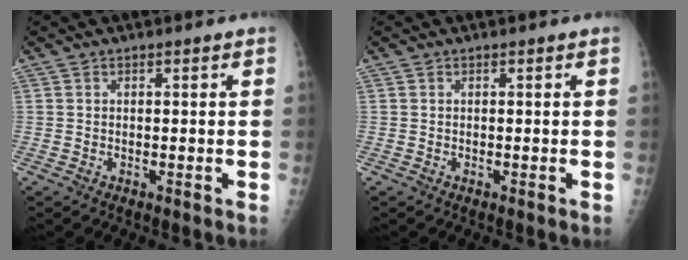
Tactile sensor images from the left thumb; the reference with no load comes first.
{"total": 0.0}